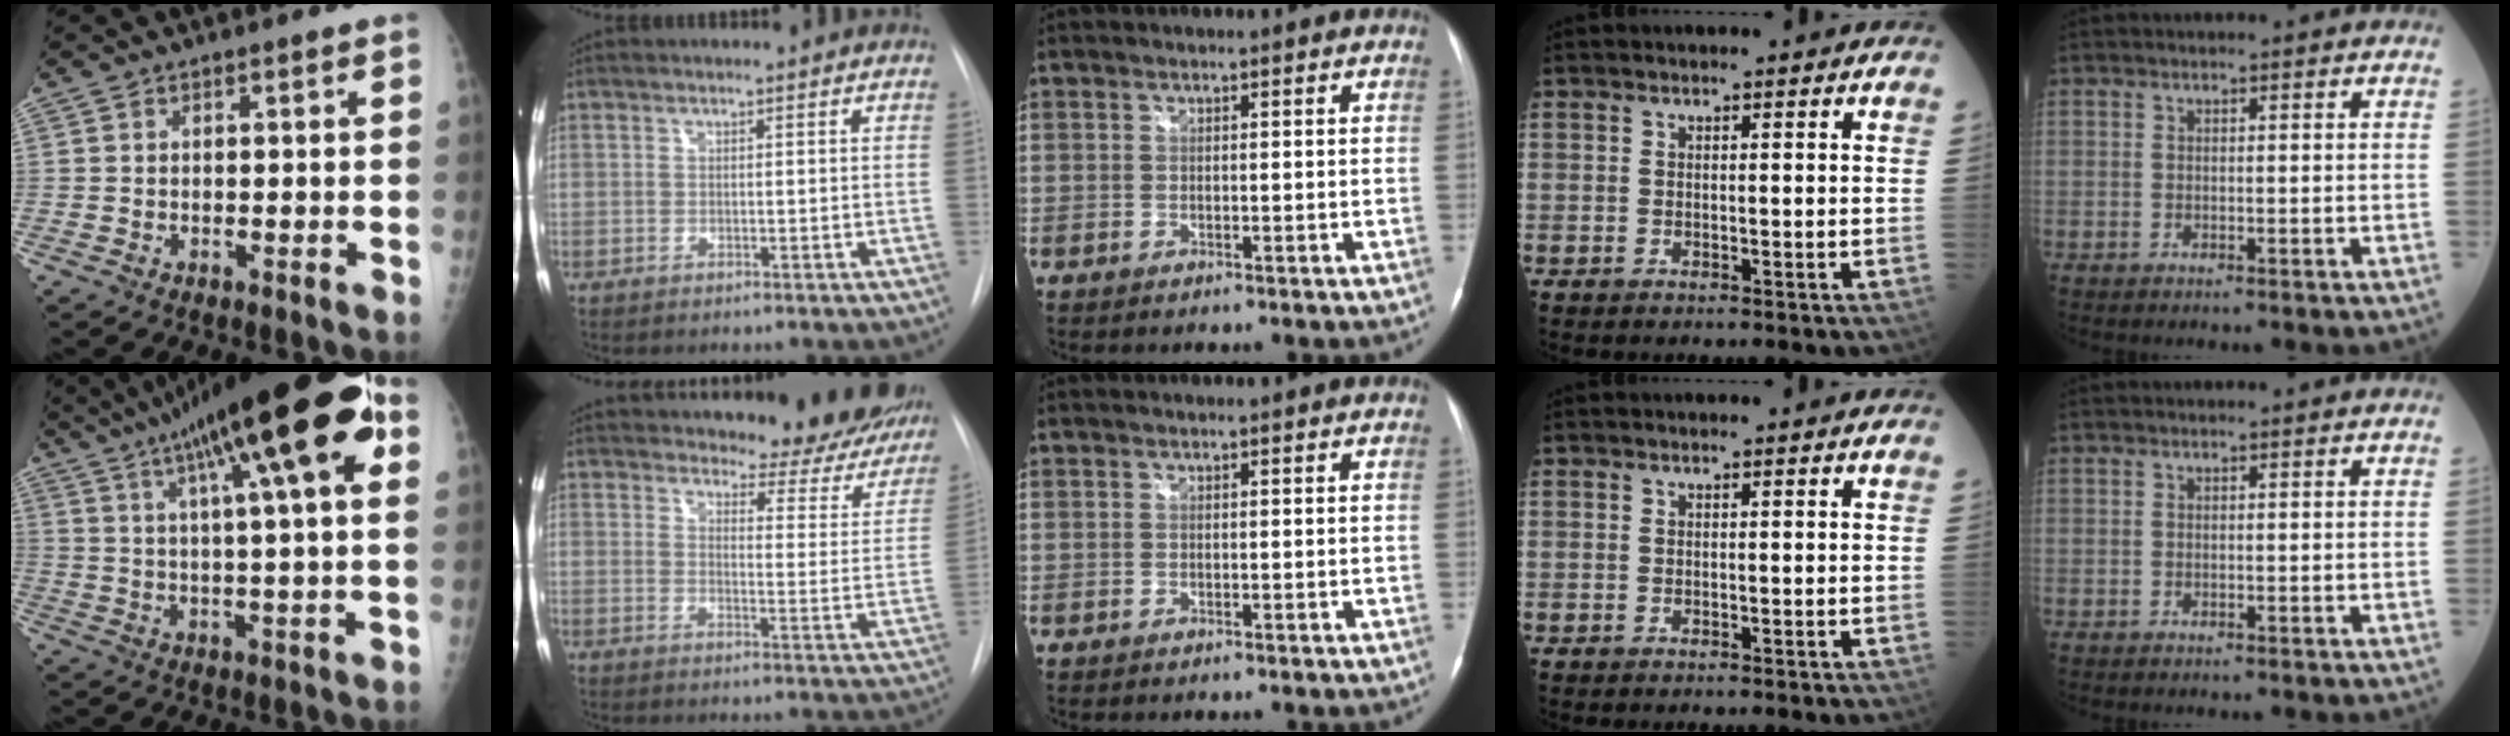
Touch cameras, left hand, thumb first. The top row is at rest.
{"thumb": {"total": 24.6, "force": [10.8, 4.9, 21.5], "torque": [-0.337, 0.018, 0.162]}, "index": {"total": 18.3, "force": [16.5, 5.2, 5.9], "torque": [-0.051, -0.054, 0.184]}}